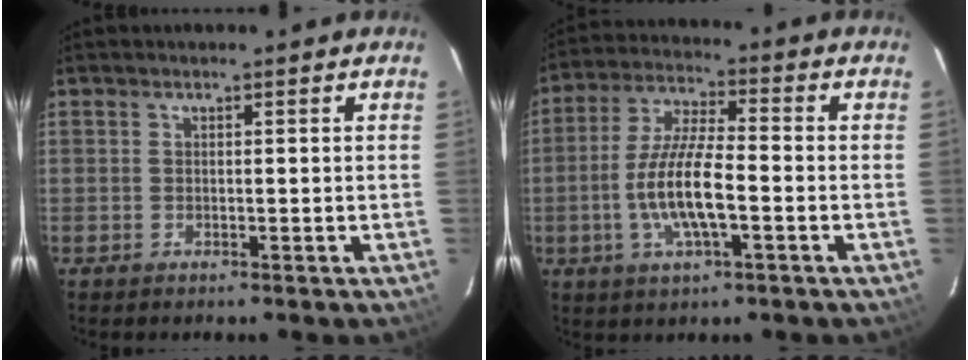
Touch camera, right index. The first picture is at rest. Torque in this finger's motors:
{"motor_torque": [1.69, -0.45, 1.01, 0.21]}